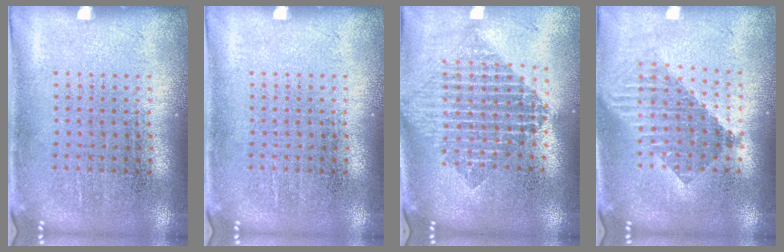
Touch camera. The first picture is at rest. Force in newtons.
{"total": 0.0}
{"total": 2.0, "press": 1.7, "slide": 1.2}
{"total": 1.6, "press": 1.4, "slide": 0.9}